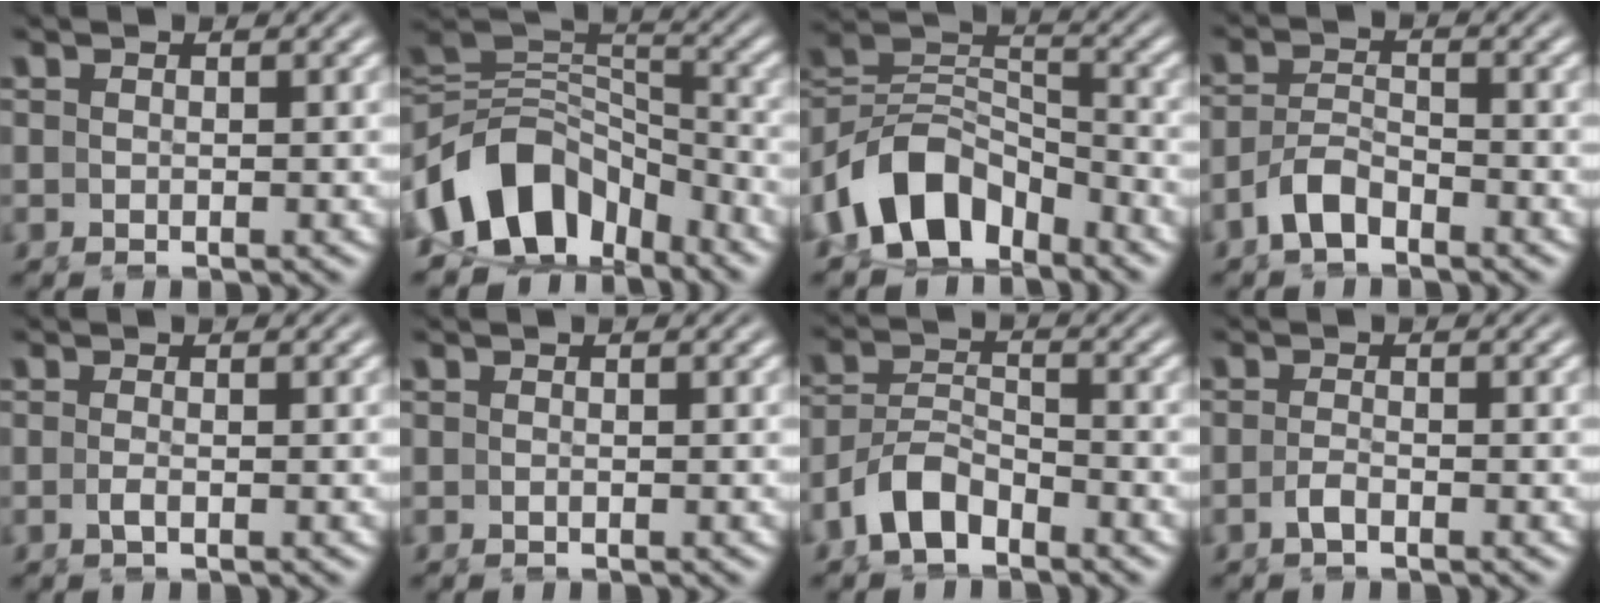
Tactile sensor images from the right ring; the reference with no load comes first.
{"total": 12.0, "force": [-4.1, 8.9, 6.9], "torque": [-0.139, -0.041, -0.059]}
{"total": 9.1, "force": [-4.2, 6.4, 4.9], "torque": [-0.096, -0.029, -0.063]}
{"total": 3.3, "force": [-2.4, 1.6, 1.7], "torque": [-0.029, -0.007, -0.039]}
{"total": 0.9, "force": [-0.7, -0.3, 0.6], "torque": [-0.012, -0.003, -0.010]}
{"total": 0.0}
{"total": 4.8, "force": [-3.2, 2.8, 2.2], "torque": [-0.047, -0.011, -0.053]}
{"total": 1.3, "force": [-1.1, -0.2, 0.6], "torque": [-0.009, -0.001, -0.020]}